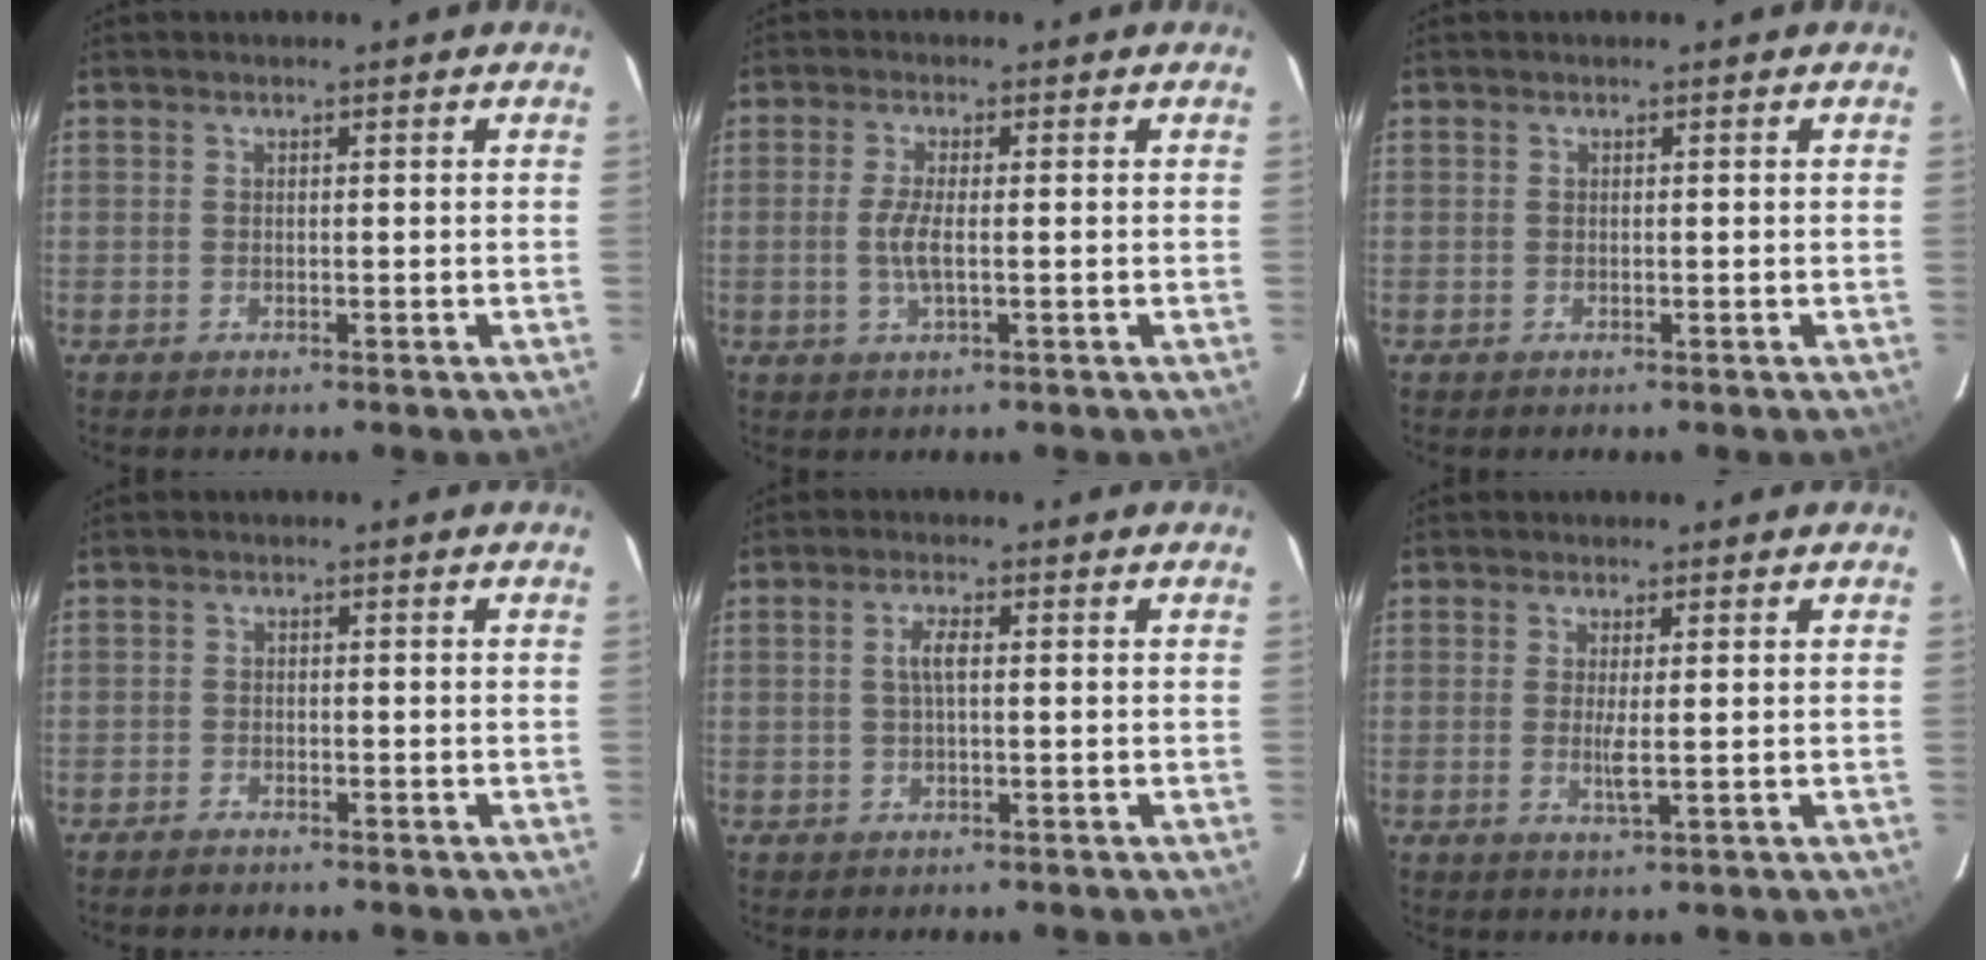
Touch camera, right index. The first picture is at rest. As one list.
[{"total": 3.7, "force": [-0.3, 0.5, 3.7], "torque": [-0.074, -0.004, -0.009]}, {"total": 0.0}, {"total": 1.5, "force": [-1.4, 0.4, 0.1], "torque": [-0.018, 0.002, -0.029]}, {"total": 2.5, "force": [0.2, 0.5, 2.4], "torque": [-0.049, 0.004, 0.004]}, {"total": 3.2, "force": [0.2, 0.0, 3.2], "torque": [-0.055, -0.008, 0.003]}]